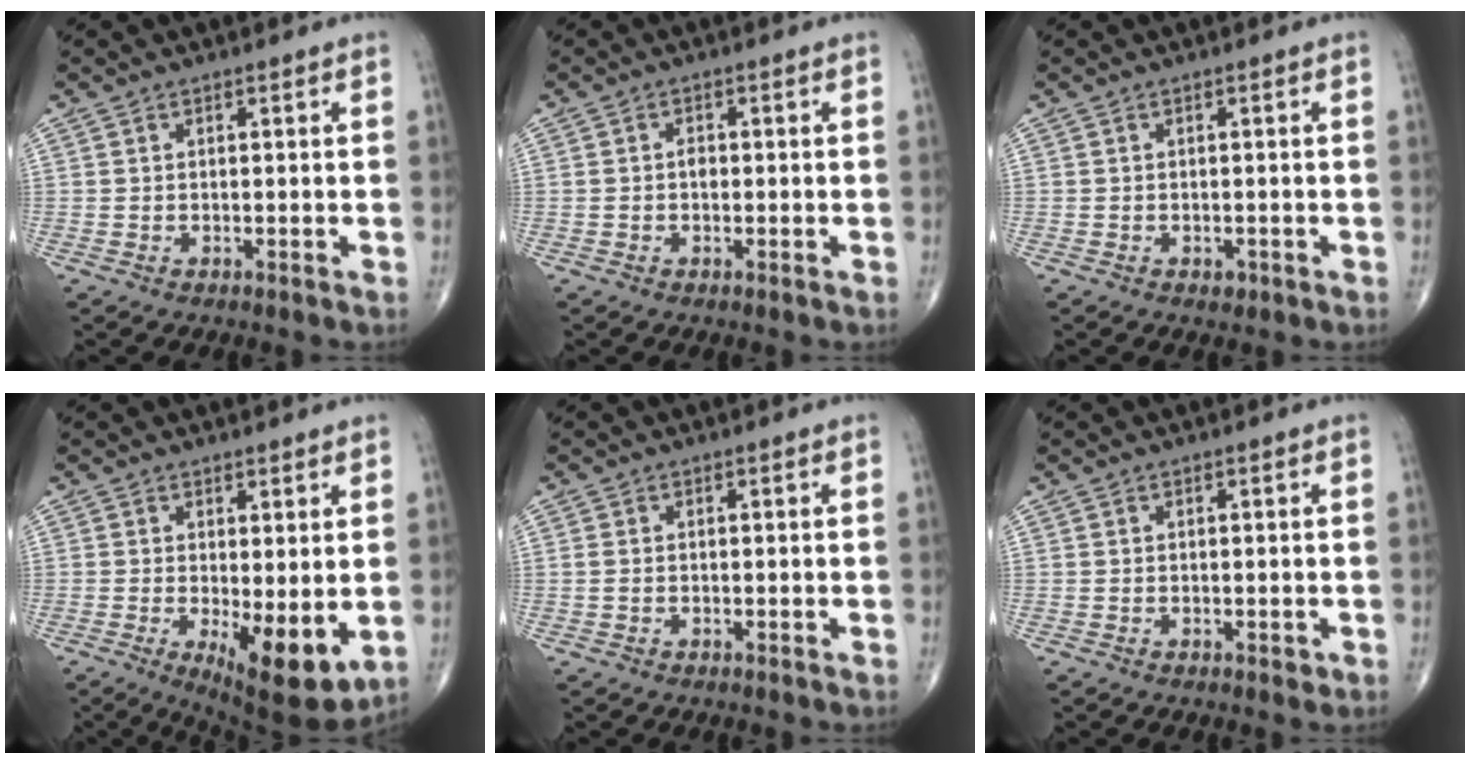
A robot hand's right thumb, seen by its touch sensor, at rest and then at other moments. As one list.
[{"total": 1.4, "force": [-0.2, 1.0, 1.0], "torque": [-0.014, 0.003, -0.004]}, {"total": 1.1, "force": [-0.5, 0.8, 0.5], "torque": [-0.004, 0.001, -0.006]}, {"total": 10.3, "force": [-1.7, 3.5, 9.5], "torque": [-0.132, -0.026, -0.015]}, {"total": 0.9, "force": [-0.1, 0.6, 0.6], "torque": [-0.019, 0.003, 0.000]}, {"total": 0.7, "force": [-0.2, 0.4, 0.5], "torque": [-0.003, 0.000, -0.003]}]